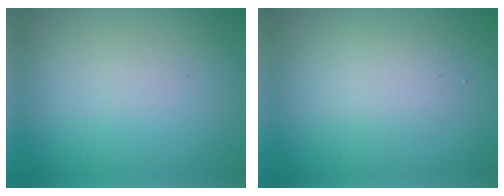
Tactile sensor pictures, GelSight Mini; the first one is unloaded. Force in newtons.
{"total": 2.0, "press": 2.0, "slide": 0.1}